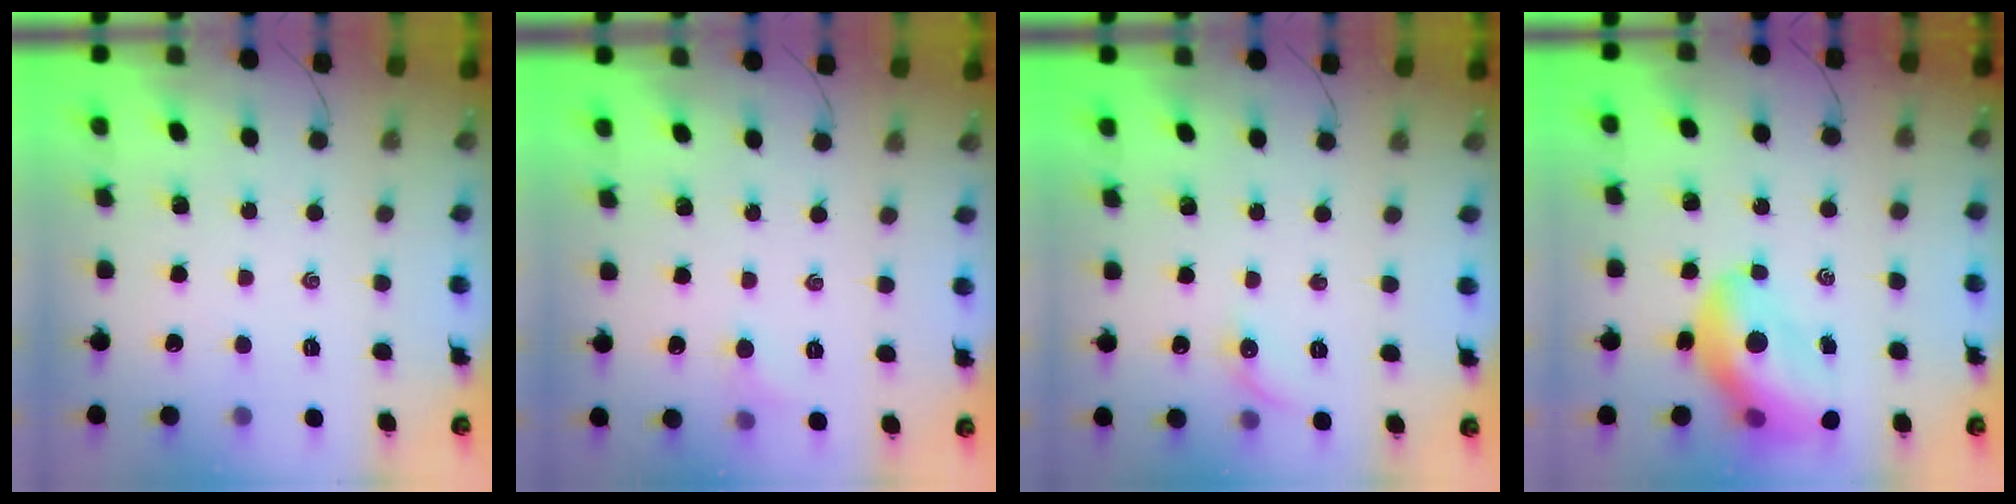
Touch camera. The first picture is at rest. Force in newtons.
{"total": 4.2, "press": 4.0, "slide": 1.3}
{"total": 6.2, "press": 6.0, "slide": 1.7}
{"total": 13.4, "press": 12.8, "slide": 3.9}